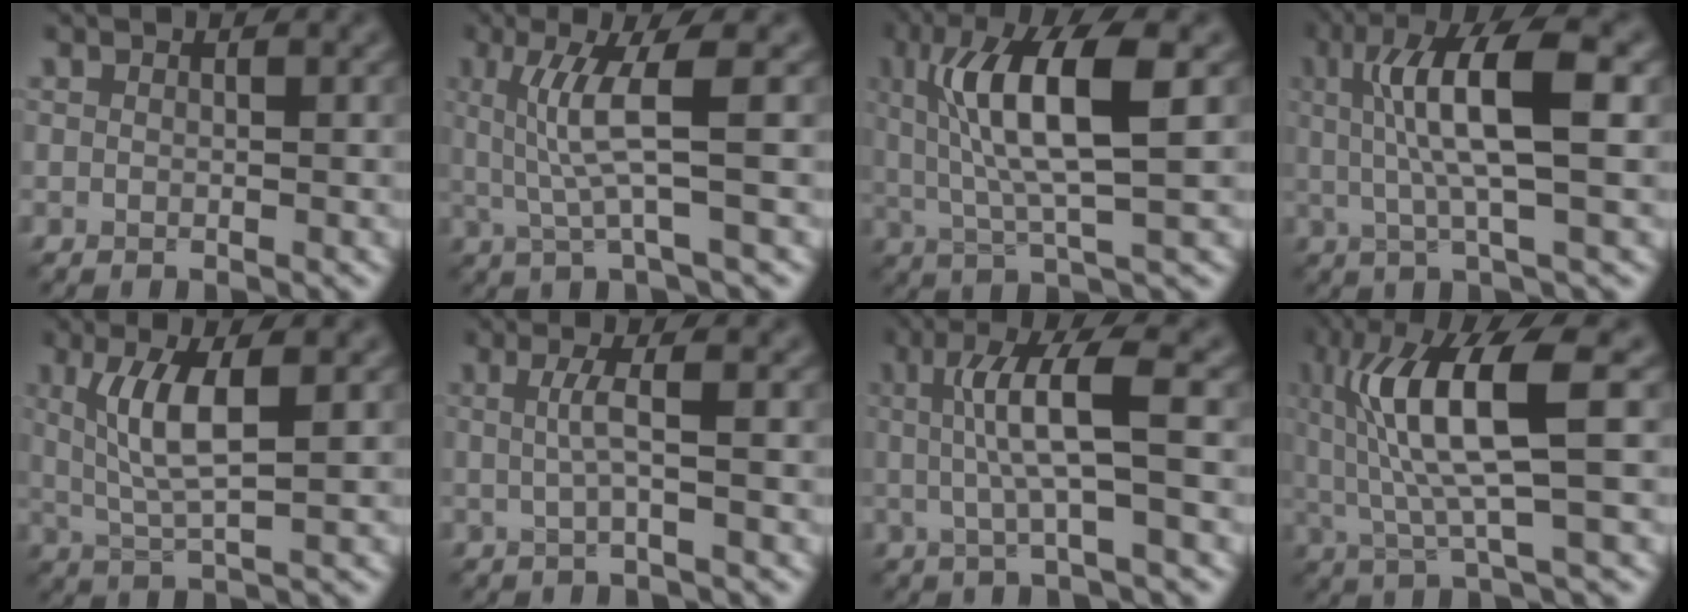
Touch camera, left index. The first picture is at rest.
{"total": 4.9, "force": [0.7, 0.6, 4.8], "torque": [-0.097, -0.001, 0.019]}
{"total": 8.7, "force": [2.2, 2.2, 8.1], "torque": [-0.144, 0.001, 0.040]}
{"total": 7.9, "force": [1.5, 1.7, 7.6], "torque": [-0.134, 0.006, 0.027]}
{"total": 5.2, "force": [1.3, 1.3, 4.9], "torque": [-0.098, 0.001, 0.028]}
{"total": 2.3, "force": [0.1, 0.4, 2.3], "torque": [-0.048, 0.002, 0.000]}
{"total": 5.5, "force": [0.8, 0.9, 5.3], "torque": [-0.104, 0.007, 0.015]}
{"total": 8.8, "force": [1.7, 1.9, 8.4], "torque": [-0.163, -0.003, 0.038]}